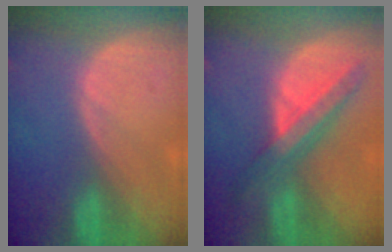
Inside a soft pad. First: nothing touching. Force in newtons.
{"total": 8.0, "press": 7.1, "slide": 3.6}